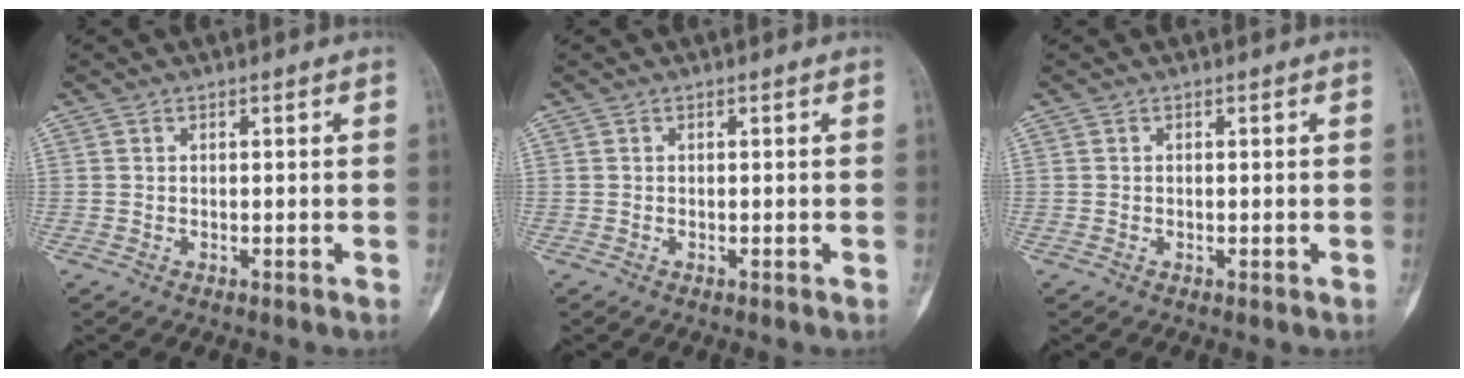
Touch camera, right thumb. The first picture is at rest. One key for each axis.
{"total": 0.0}
{"total": 0.0}